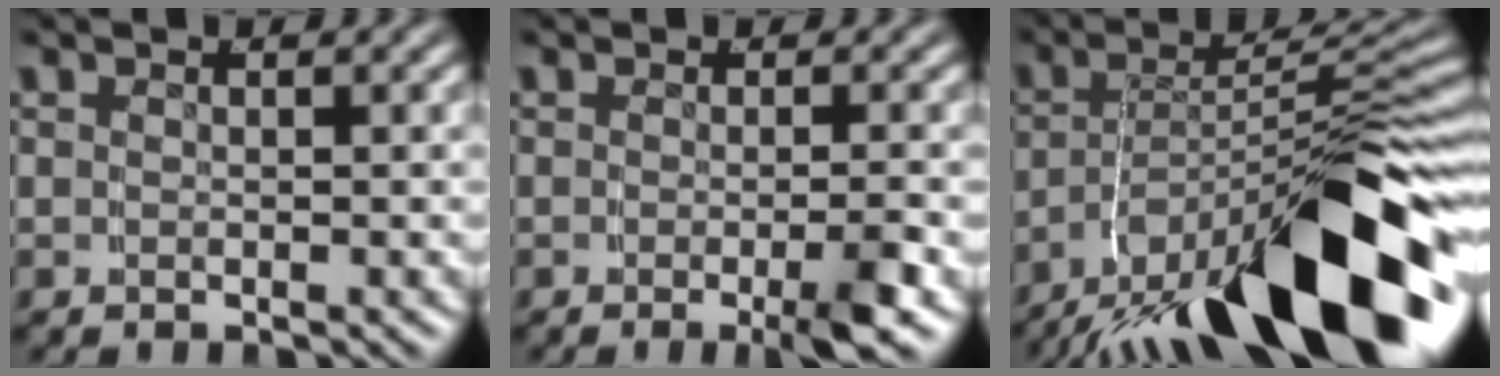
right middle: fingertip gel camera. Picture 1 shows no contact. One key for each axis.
{"total": 2.6, "fx": -1.3, "fy": -0.2, "fz": 2.2, "tx": -0.027, "ty": 0.002, "tz": -0.026}
{"total": 15.3, "fx": -8.5, "fy": 4.8, "fz": 11.7, "tx": -0.159, "ty": -0.003, "tz": -0.122}